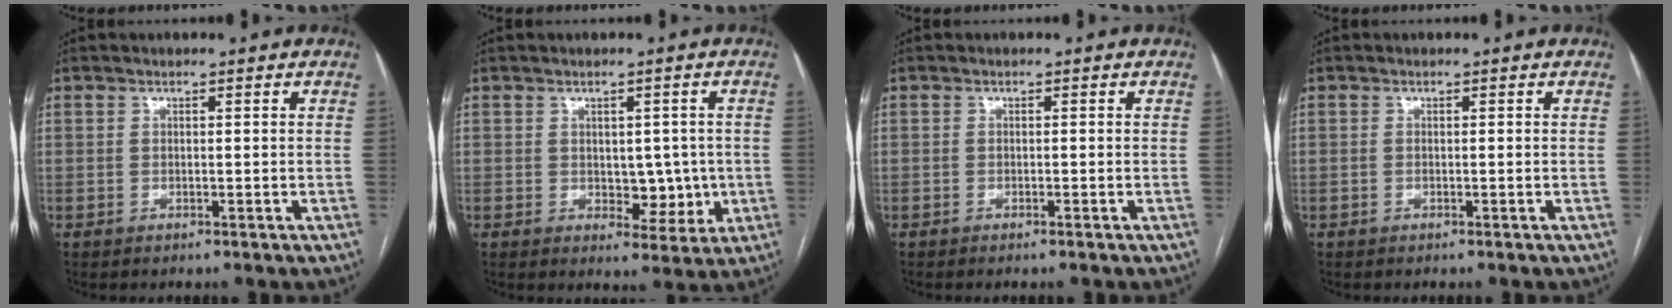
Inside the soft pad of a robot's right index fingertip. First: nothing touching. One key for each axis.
{"total": 5.5, "fx": -0.2, "fy": 3.5, "fz": 4.3, "tx": -0.046, "ty": 0.003, "tz": 0.008}
{"total": 0.7, "fx": -0.5, "fy": -0.2, "fz": 0.4, "tx": -0.011, "ty": 0.001, "tz": -0.009}
{"total": 0.0}